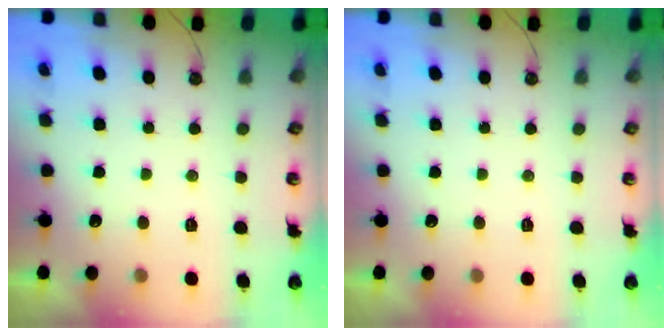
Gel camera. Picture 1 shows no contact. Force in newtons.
{"total": 0.0}